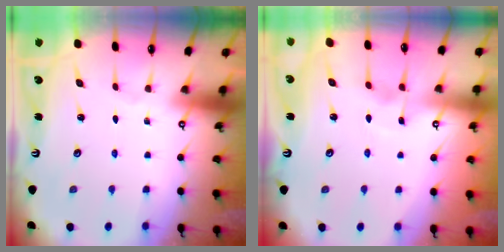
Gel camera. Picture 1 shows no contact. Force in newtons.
{"total": 2.9, "press": 2.9, "slide": 0.1}